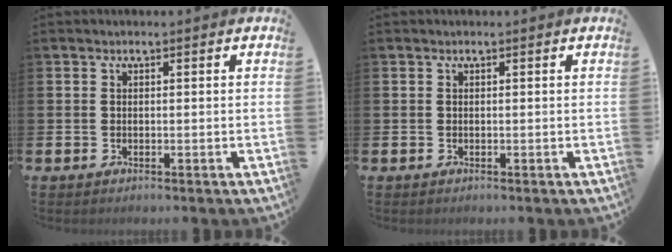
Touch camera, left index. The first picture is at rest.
{"total": 0.0}